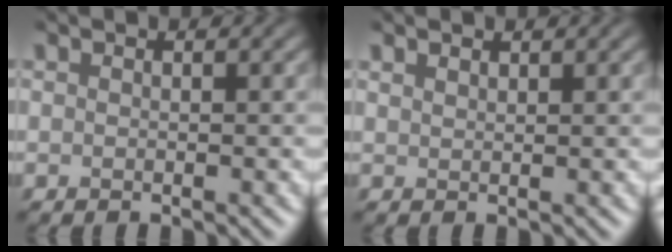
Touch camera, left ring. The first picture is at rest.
{"total": 0.8, "force": [0.8, 0.2, 0.2], "torque": [-0.009, 0.002, 0.017]}